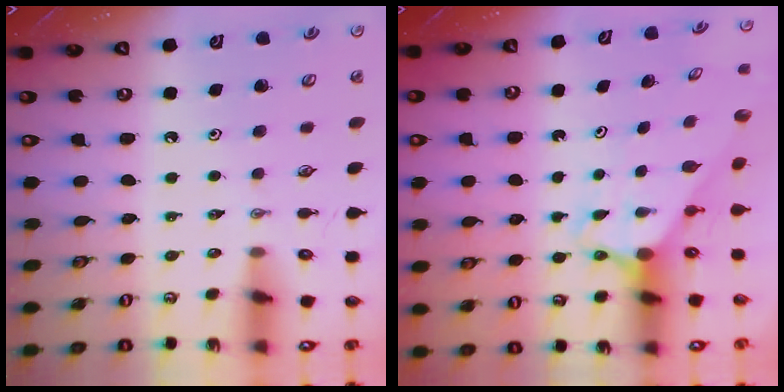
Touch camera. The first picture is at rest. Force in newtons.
{"total": 2.7, "press": 2.7, "slide": 0.0}